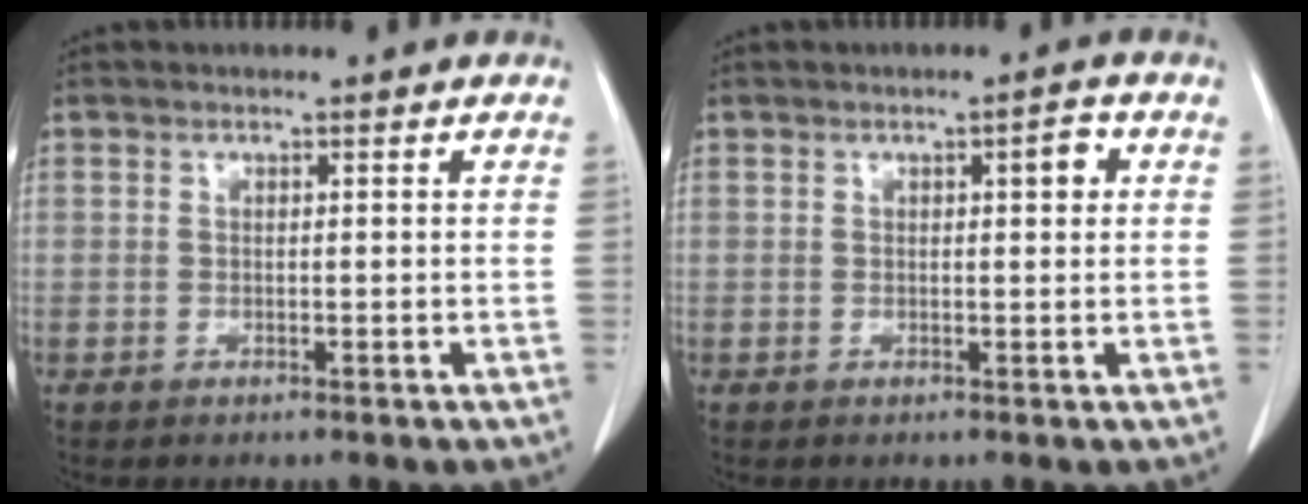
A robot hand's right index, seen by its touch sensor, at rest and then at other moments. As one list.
[{"total": 2.4, "force": [0.7, 0.6, 2.2], "torque": [-0.030, 0.003, 0.007]}]